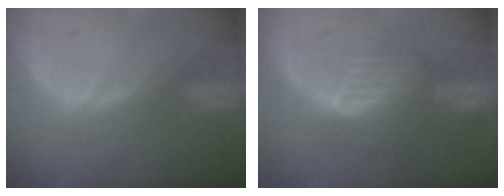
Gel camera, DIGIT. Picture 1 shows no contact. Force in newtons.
{"total": 8.0, "press": 7.3, "slide": 3.3}